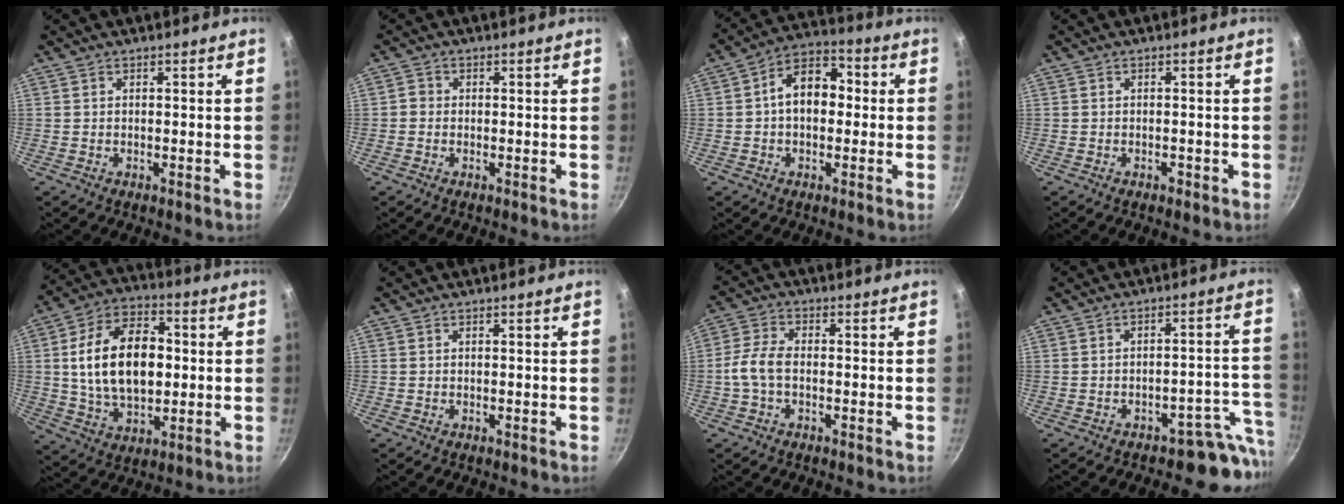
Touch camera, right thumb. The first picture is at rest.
{"total": 1.3, "force": [-0.4, 1.2, 0.4], "torque": [-0.003, 0.005, -0.012]}
{"total": 10.5, "force": [0.4, 7.3, 7.5], "torque": [-0.076, 0.035, -0.009]}
{"total": 1.0, "force": [-0.6, 0.5, 0.6], "torque": [-0.009, 0.006, -0.005]}
{"total": 18.2, "force": [1.2, 11.4, 14.2], "torque": [-0.218, 0.014, 0.019]}
{"total": 0.0}
{"total": 5.3, "force": [-1.2, 3.0, 4.2], "torque": [-0.092, 0.022, -0.033]}
{"total": 7.2, "force": [-5.5, 3.5, 2.9], "torque": [0.027, 0.064, -0.072]}